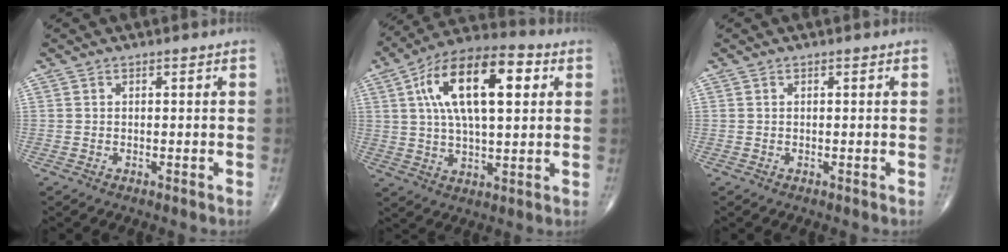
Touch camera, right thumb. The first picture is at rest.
{"total": 19.3, "force": [5.3, 8.5, 16.5], "torque": [-0.271, 0.014, 0.082]}
{"total": 0.0}